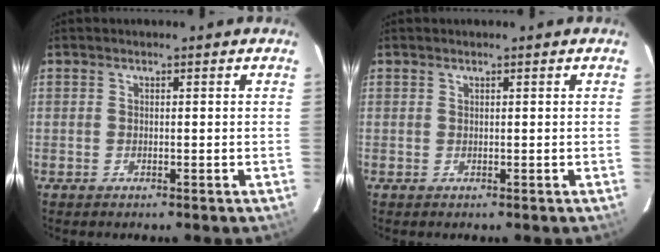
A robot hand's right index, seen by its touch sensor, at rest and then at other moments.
{"total": 0.0}